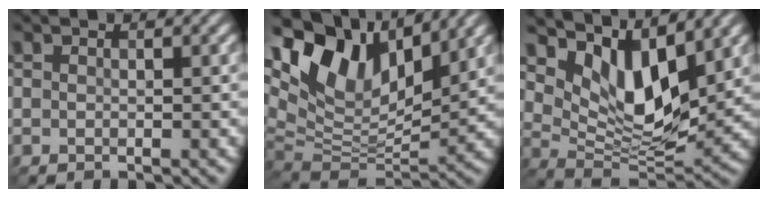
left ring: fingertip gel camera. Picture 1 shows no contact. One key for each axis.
{"total": 12.5, "fx": 7.1, "fy": 6.0, "fz": 8.4, "tx": -0.170, "ty": 0.017, "tz": 0.127}
{"total": 8.6, "fx": 4.8, "fy": 3.6, "fz": 6.2, "tx": -0.116, "ty": -0.013, "tz": 0.087}